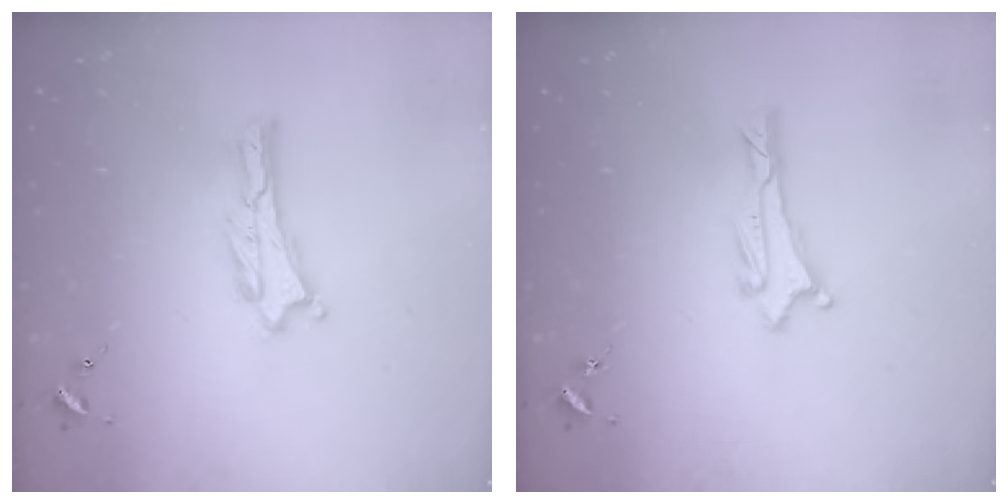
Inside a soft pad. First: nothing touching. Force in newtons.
{"total": 1.1, "press": 1.1, "slide": 0.1}